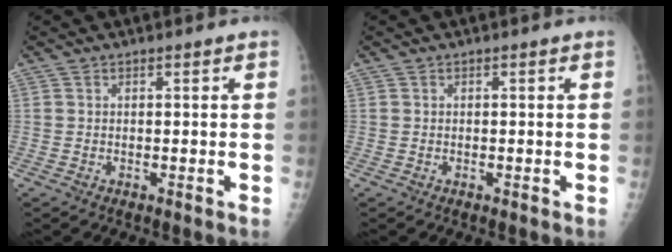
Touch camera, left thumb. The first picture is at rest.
{"total": 0.0}